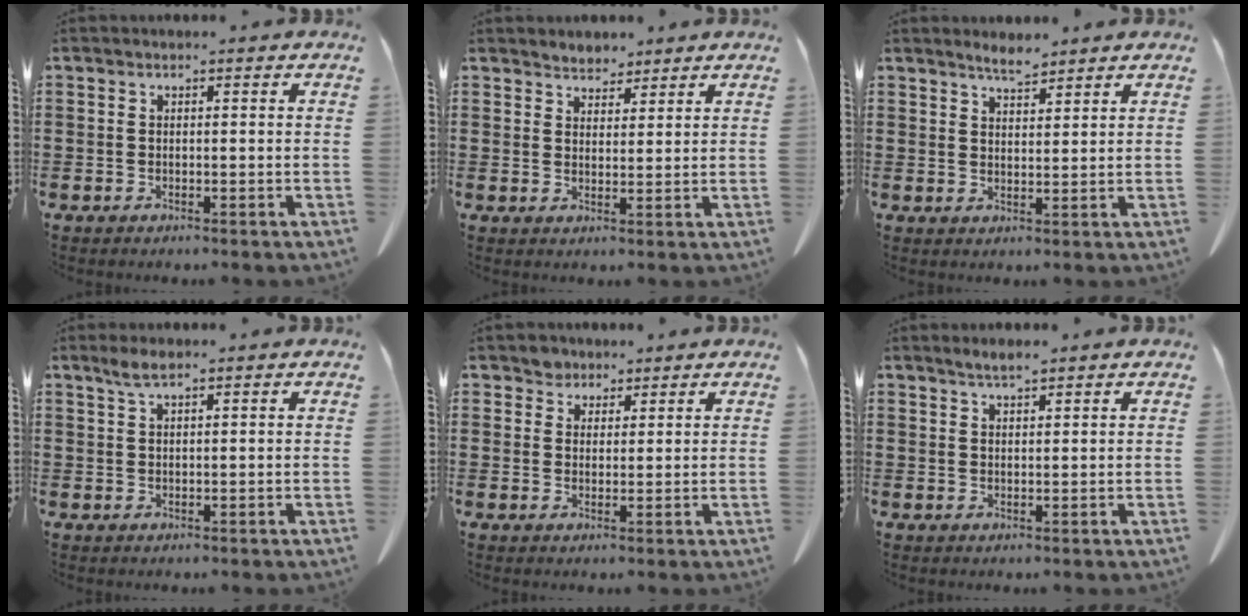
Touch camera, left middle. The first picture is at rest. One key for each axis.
{"total": 3.3, "fx": 3.1, "fy": 1.1, "fz": -0.2, "tx": -0.009, "ty": -0.005, "tz": 0.060}
{"total": 3.2, "fx": 3.1, "fy": 0.4, "fz": 0.9, "tx": -0.024, "ty": -0.008, "tz": 0.058}
{"total": 2.4, "fx": 1.6, "fy": 0.4, "fz": 1.7, "tx": -0.038, "ty": 0.000, "tz": 0.031}
{"total": 2.9, "fx": 2.4, "fy": 1.6, "fz": 0.1, "tx": -0.014, "ty": 0.003, "tz": 0.048}
{"total": 1.9, "fx": 1.6, "fy": 0.1, "fz": 1.0, "tx": -0.021, "ty": -0.001, "tz": 0.031}